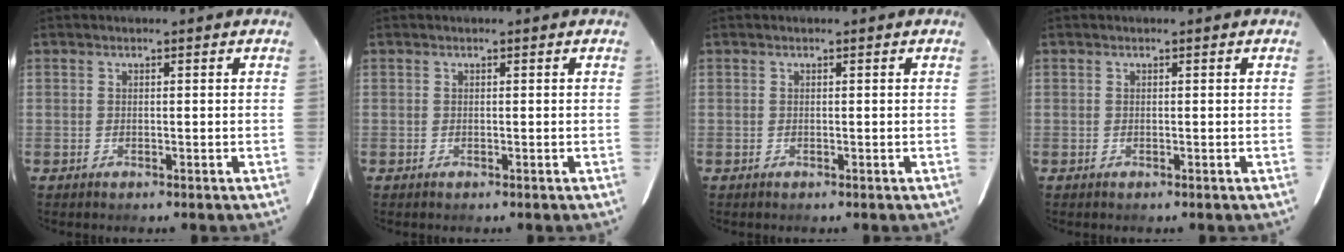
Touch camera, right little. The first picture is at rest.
{"total": 0.0}
{"total": 0.0}
{"total": 0.0}